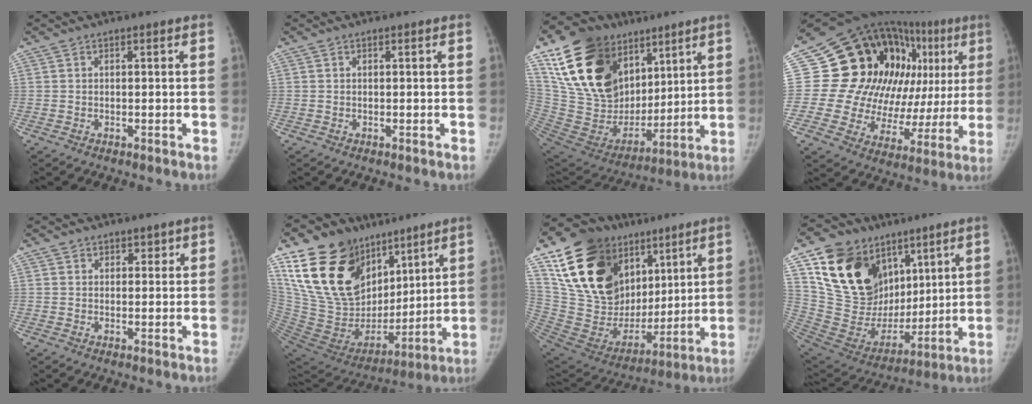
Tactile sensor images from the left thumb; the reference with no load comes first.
{"total": 0.0}
{"total": 29.4, "force": [13.9, 19.2, 17.4], "torque": [-0.296, -0.014, 0.267]}
{"total": 30.0, "force": [9.1, 17.7, 22.4], "torque": [-0.268, 0.026, 0.150]}
{"total": 2.3, "force": [1.6, 1.7, 0.3], "torque": [0.025, -0.007, 0.017]}
{"total": 26.9, "force": [14.3, 17.6, 14.5], "torque": [-0.237, -0.026, 0.278]}
{"total": 31.0, "force": [13.6, 20.0, 19.3], "torque": [-0.323, -0.001, 0.260]}
{"total": 25.6, "force": [12.0, 17.7, 14.1], "torque": [-0.221, -0.014, 0.235]}